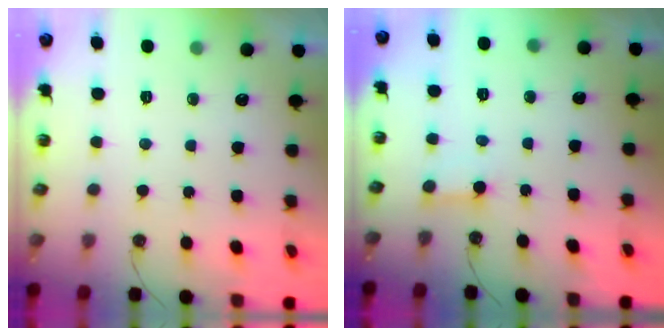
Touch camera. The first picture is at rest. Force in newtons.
{"total": 2.5, "press": 2.5, "slide": 0.1}